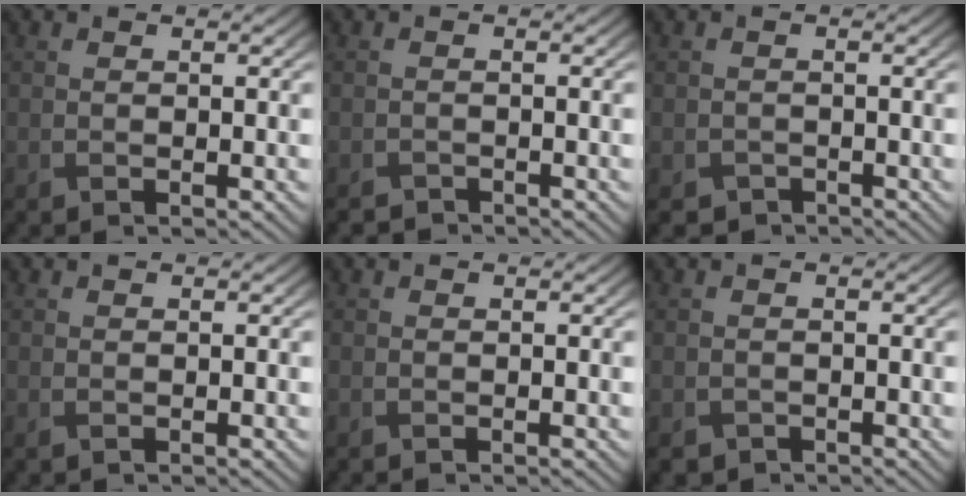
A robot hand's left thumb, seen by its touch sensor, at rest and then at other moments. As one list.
[{"total": 1.7, "force": [-1.7, 0.3, 0.2], "torque": [-0.003, -0.006, -0.033]}, {"total": 1.8, "force": [-1.5, 0.9, 0.2], "torque": [0.000, -0.004, -0.030]}, {"total": 0.0}, {"total": 0.0}, {"total": 1.0, "force": [-0.8, 0.7, 0.0], "torque": [0.001, -0.003, -0.017]}]